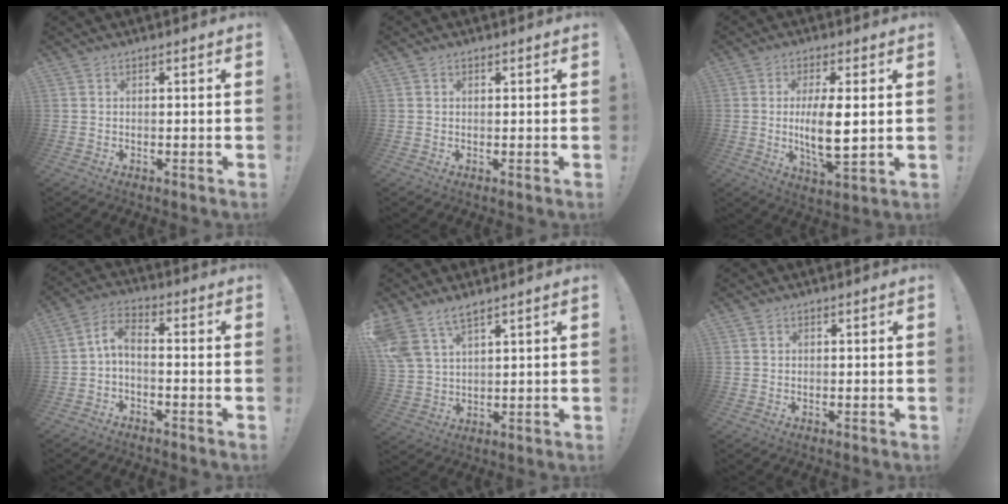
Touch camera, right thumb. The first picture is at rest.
{"total": 0.7, "force": [0.4, 0.5, 0.2], "torque": [0.003, -0.002, 0.007]}
{"total": 10.1, "force": [0.3, 3.0, 9.7], "torque": [-0.174, -0.019, 0.000]}
{"total": 5.0, "force": [-1.5, 2.1, 4.3], "torque": [-0.091, -0.001, -0.030]}
{"total": 8.1, "force": [6.3, 3.4, 3.8], "torque": [-0.081, -0.026, 0.126]}
{"total": 0.8, "force": [0.3, 0.7, 0.1], "torque": [0.007, -0.001, 0.004]}